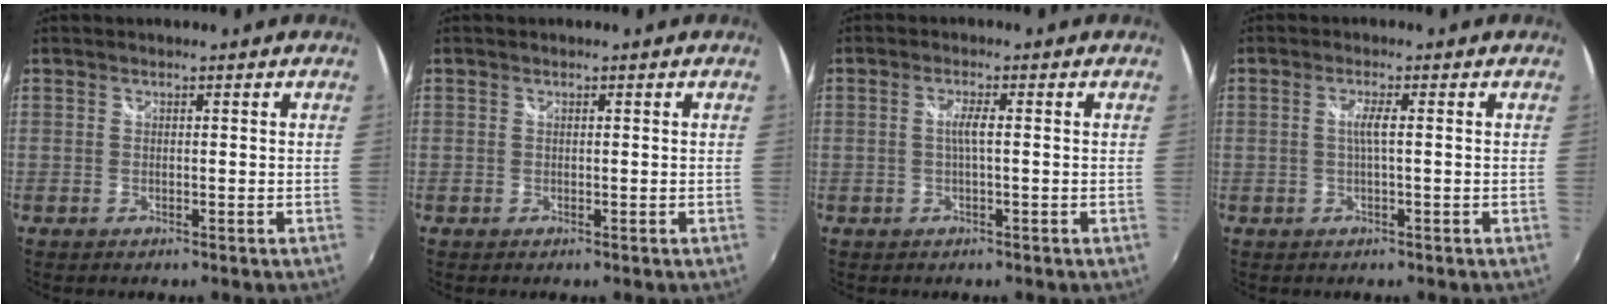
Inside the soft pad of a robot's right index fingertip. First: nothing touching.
{"total": 0.0}
{"total": 2.2, "force": [-0.2, -0.1, 2.2], "torque": [-0.041, 0.000, -0.005]}
{"total": 2.2, "force": [-0.1, -0.3, 2.2], "torque": [-0.039, -0.001, -0.004]}